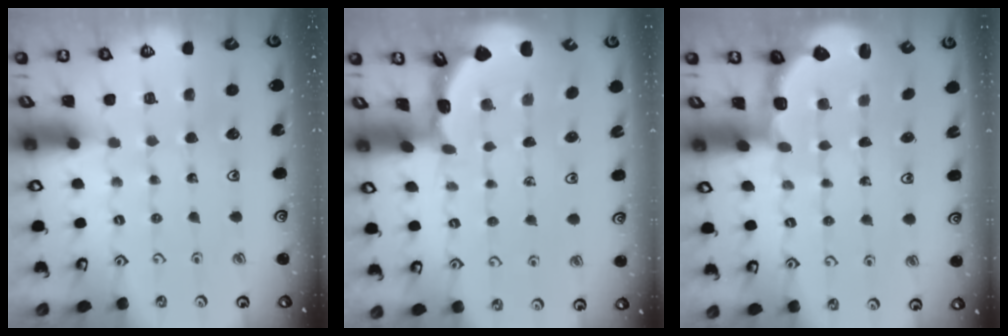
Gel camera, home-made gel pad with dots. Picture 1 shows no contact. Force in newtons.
{"total": 1.8, "press": 1.8, "slide": 0.1}
{"total": 2.8, "press": 2.1, "slide": 1.9}